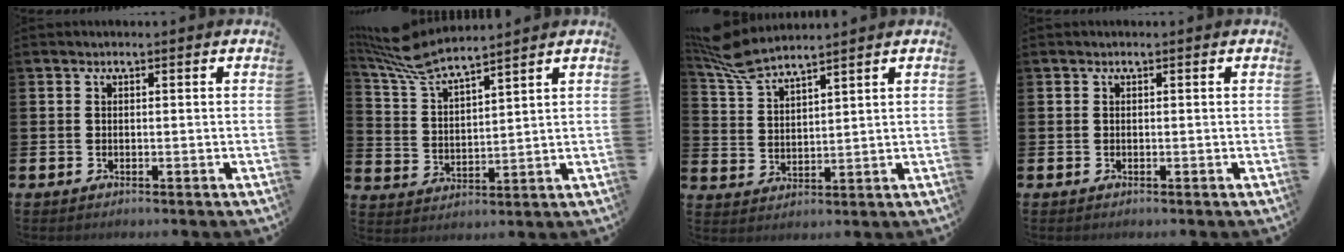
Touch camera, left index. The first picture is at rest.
{"total": 7.1, "force": [6.6, 0.8, 2.4], "torque": [-0.071, -0.035, 0.117]}
{"total": 6.4, "force": [6.0, 0.5, 1.9], "torque": [-0.057, -0.028, 0.110]}
{"total": 0.0}